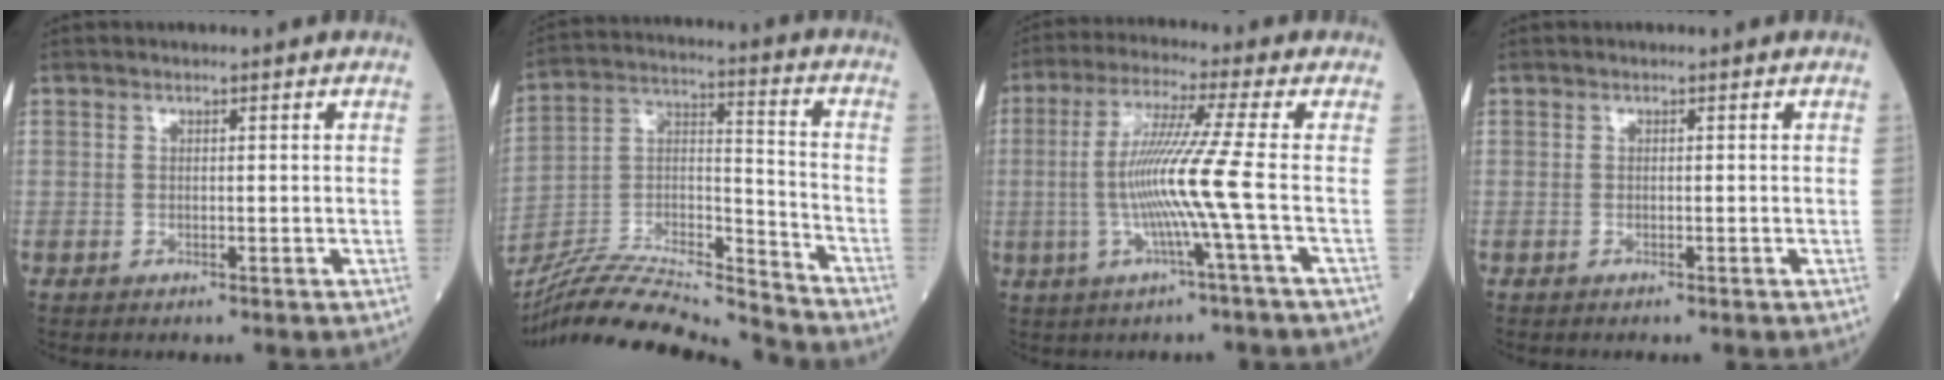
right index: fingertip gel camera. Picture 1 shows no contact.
{"total": 20.0, "force": [-19.0, -0.2, 6.3], "torque": [-0.128, 0.013, -0.329]}
{"total": 9.4, "force": [-1.4, -2.3, 9.0], "torque": [-0.185, -0.001, -0.025]}
{"total": 0.0}